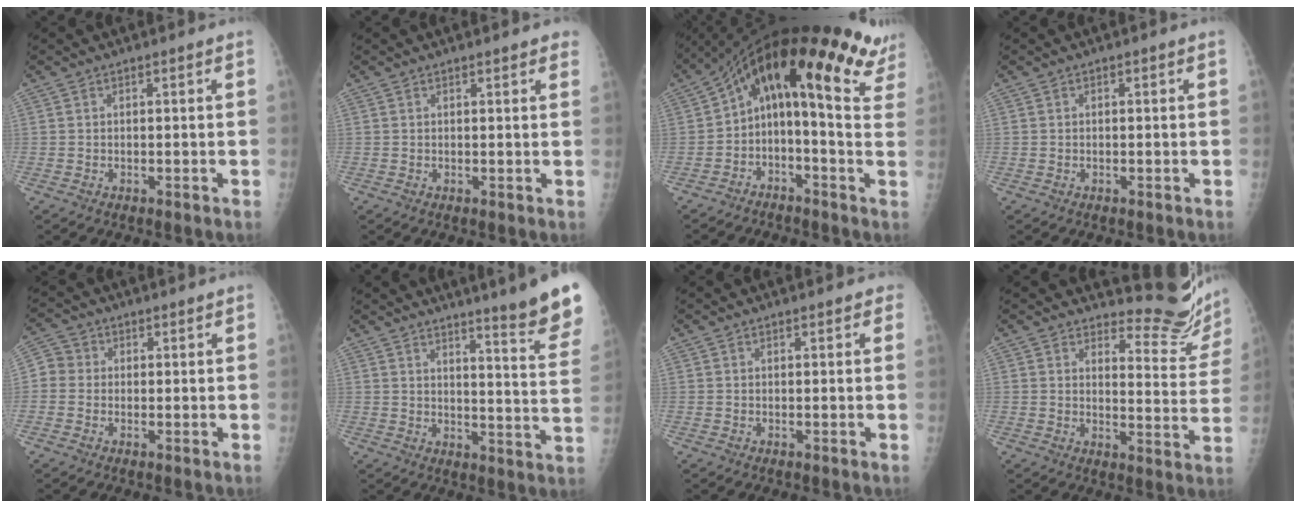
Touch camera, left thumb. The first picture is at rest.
{"total": 2.9, "force": [2.2, 0.7, 1.6], "torque": [-0.007, 0.001, 0.022]}
{"total": 17.6, "force": [9.3, 6.4, 13.5], "torque": [-0.181, 0.036, 0.102]}
{"total": 0.0}
{"total": 4.6, "force": [0.2, 4.4, 1.6], "torque": [-0.017, 0.008, -0.007]}
{"total": 15.6, "force": [12.1, 0.6, 9.8], "torque": [-0.099, -0.092, 0.148]}
{"total": 1.3, "force": [0.9, 0.7, 0.6], "torque": [0.006, 0.000, 0.004]}
{"total": 12.7, "force": [12.5, 1.9, 0.7], "torque": [0.023, -0.155, 0.134]}